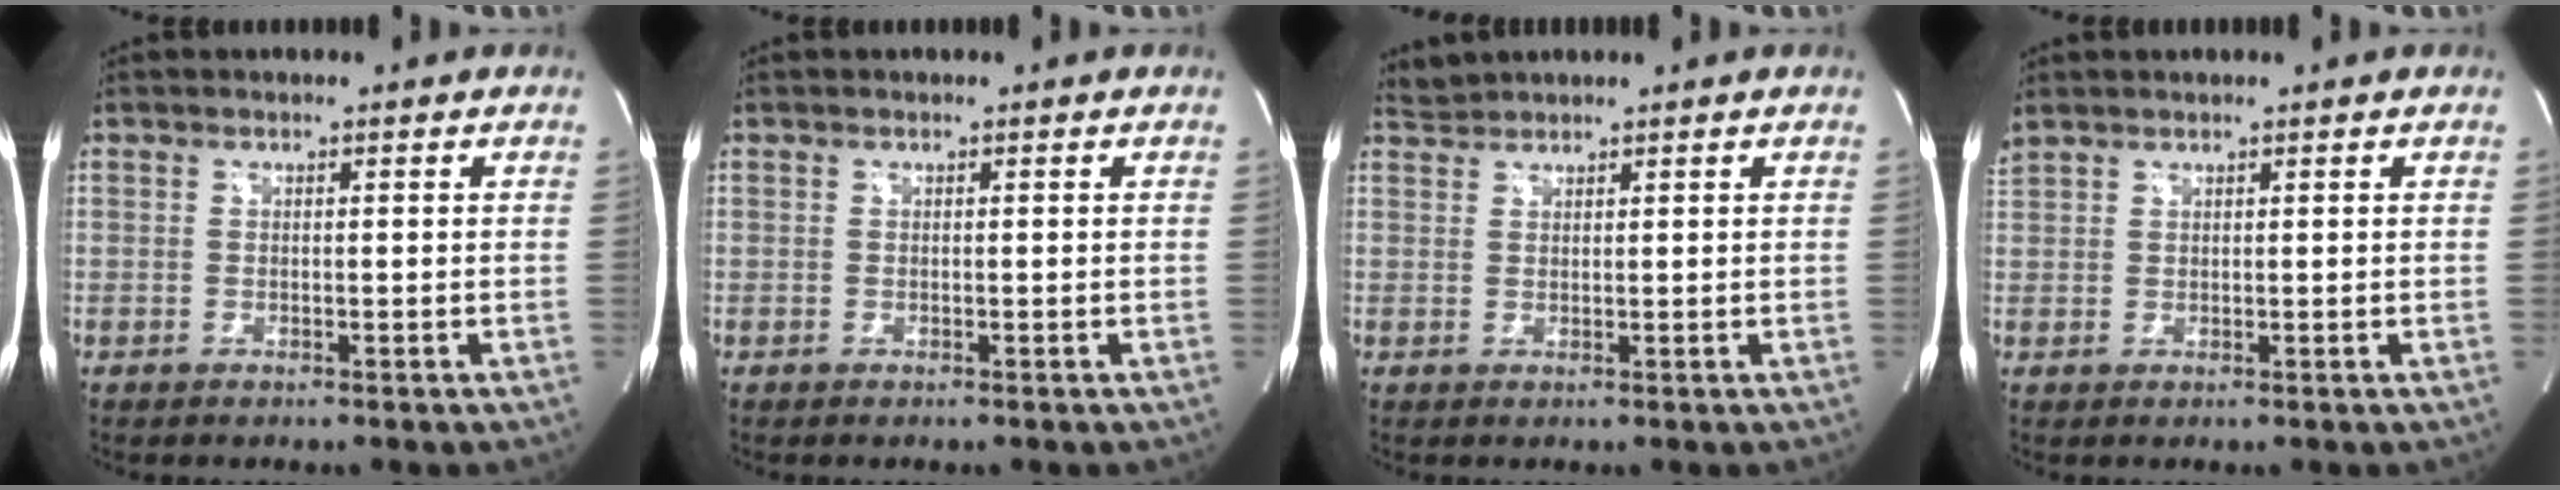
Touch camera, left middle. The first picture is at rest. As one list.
[{"total": 0.0}, {"total": 1.8, "force": [1.7, -0.2, -0.5], "torque": [-0.003, 0.007, 0.040]}, {"total": 2.2, "force": [2.1, 0.5, 0.6], "torque": [-0.028, 0.026, 0.046]}]